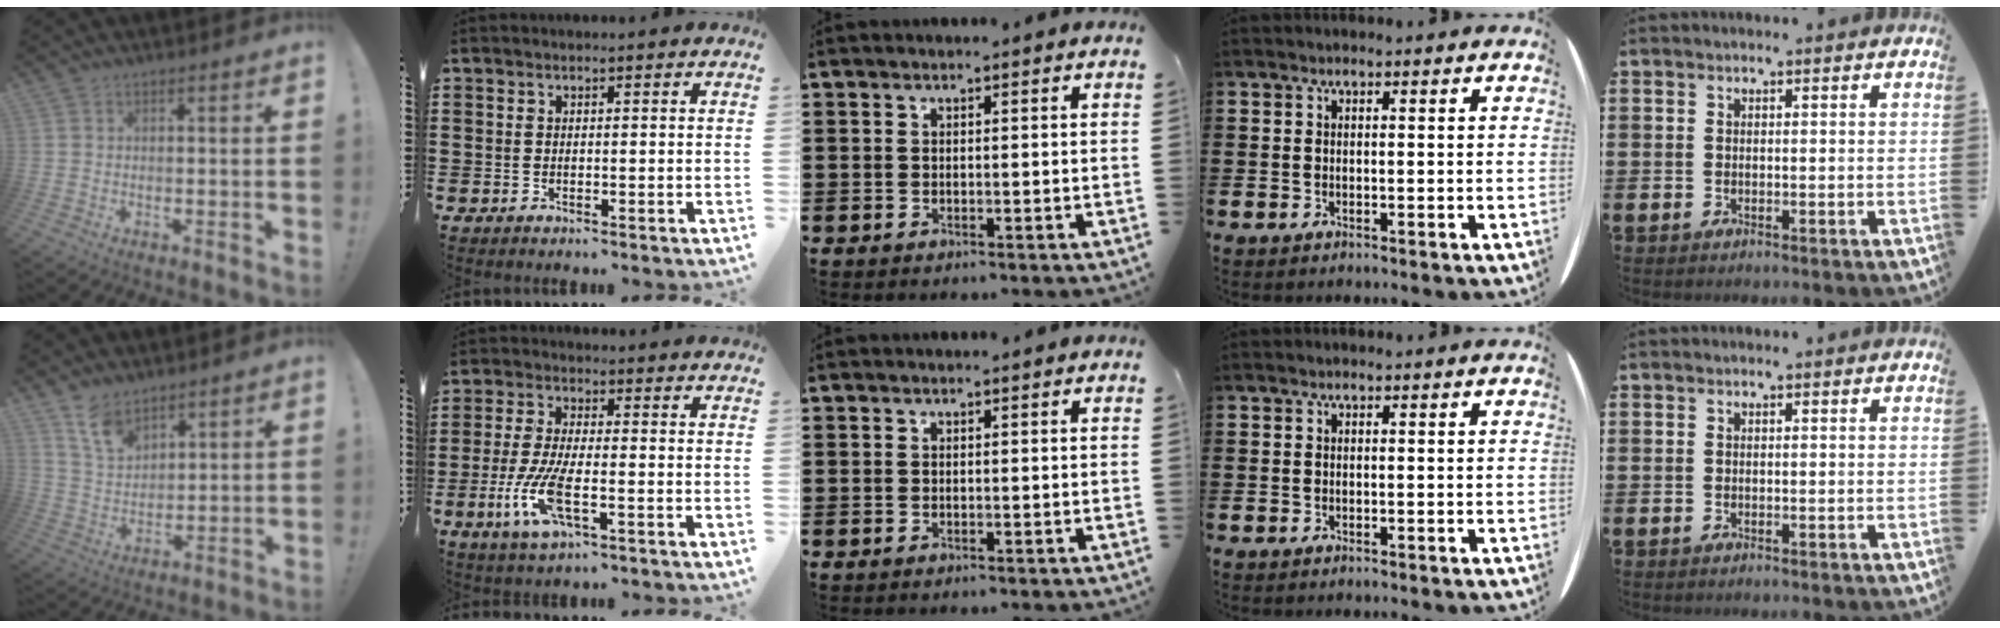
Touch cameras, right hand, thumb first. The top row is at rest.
{"thumb": {"total": 9.2, "force": [7.0, 4.7, 3.6], "torque": [-0.078, -0.040, 0.138]}, "index": {"total": 8.1, "force": [-3.1, 2.2, 7.2], "torque": [-0.172, -0.023, -0.060]}}